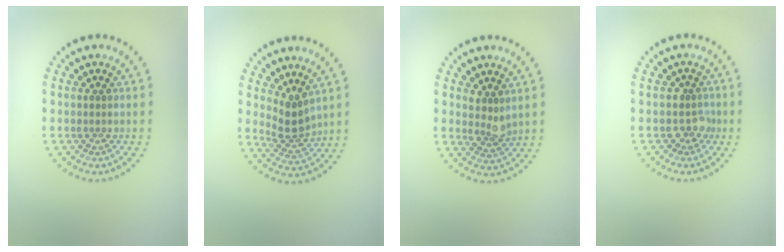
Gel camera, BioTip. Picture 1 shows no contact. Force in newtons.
{"total": 2.6, "press": 1.9, "slide": 1.8}
{"total": 1.9, "press": 1.5, "slide": 1.2}
{"total": 1.6, "press": 1.3, "slide": 1.0}